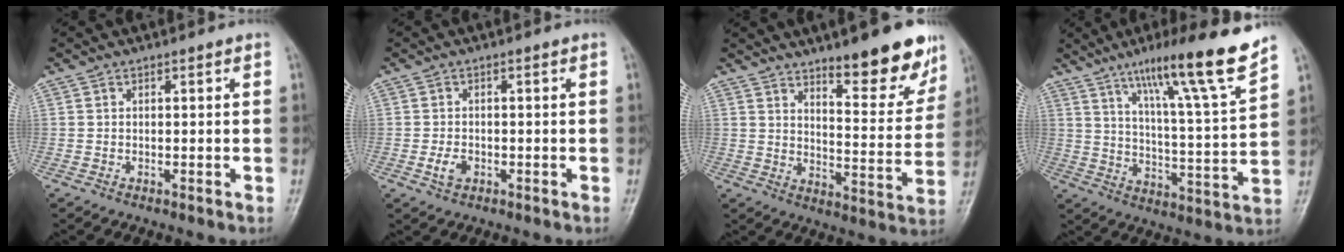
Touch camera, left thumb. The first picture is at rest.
{"total": 2.4, "force": [-0.8, 1.7, 1.6], "torque": [-0.029, 0.003, -0.013]}
{"total": 14.8, "force": [10.3, 4.0, 9.9], "torque": [-0.088, -0.072, 0.151]}
{"total": 17.1, "force": [12.2, 0.2, 12.1], "torque": [-0.174, -0.066, 0.190]}